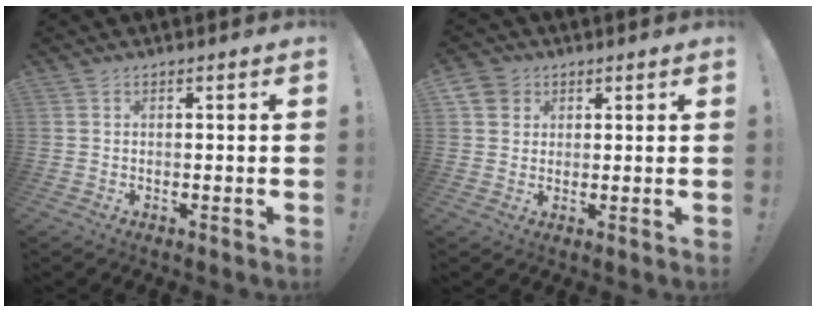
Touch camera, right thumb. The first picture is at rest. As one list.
[{"total": 5.4, "force": [2.7, 4.6, 1.1], "torque": [-0.019, -0.011, 0.052]}]